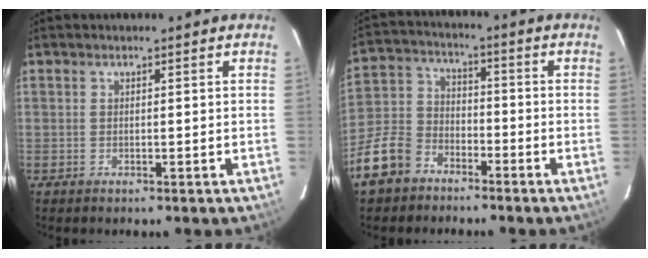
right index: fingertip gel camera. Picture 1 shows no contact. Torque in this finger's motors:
{"motor_torque": [0.20, 0.02, -0.38, -0.21]}